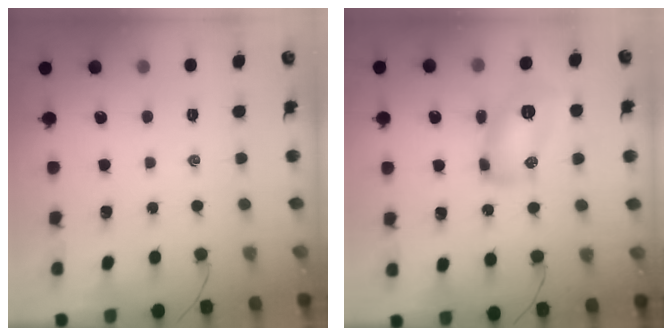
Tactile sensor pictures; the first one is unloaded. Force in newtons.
{"total": 10.5, "press": 10.4, "slide": 0.9}